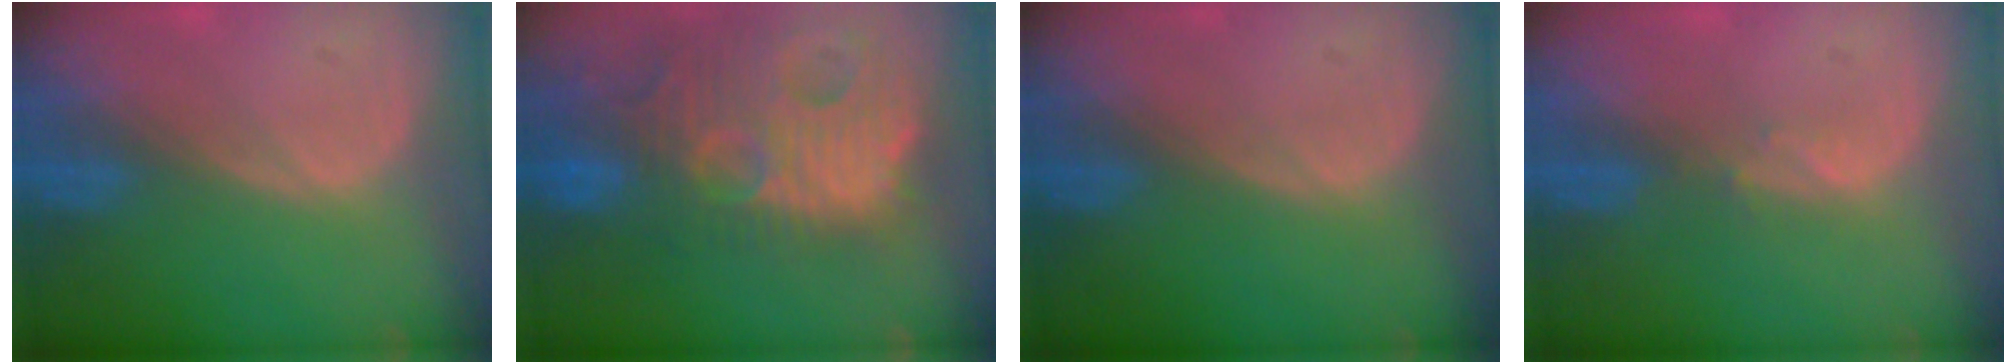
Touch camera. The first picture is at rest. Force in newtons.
{"total": 14.9, "press": 12.8, "slide": 7.6}
{"total": 0.0}
{"total": 1.1, "press": 1.0, "slide": 0.4}